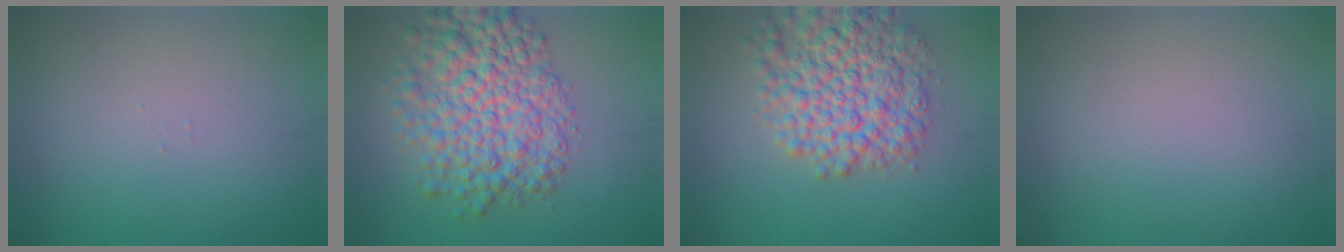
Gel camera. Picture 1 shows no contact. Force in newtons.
{"total": 8.8, "press": 8.8, "slide": 0.1}
{"total": 7.7, "press": 7.7, "slide": 0.3}
{"total": 0.0}